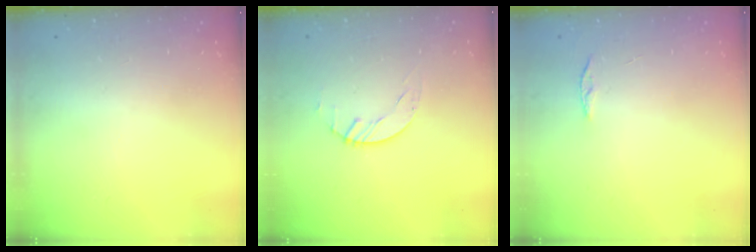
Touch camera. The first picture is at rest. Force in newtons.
{"total": 1.5, "press": 1.4, "slide": 0.1}
{"total": 4.0, "press": 3.9, "slide": 0.4}